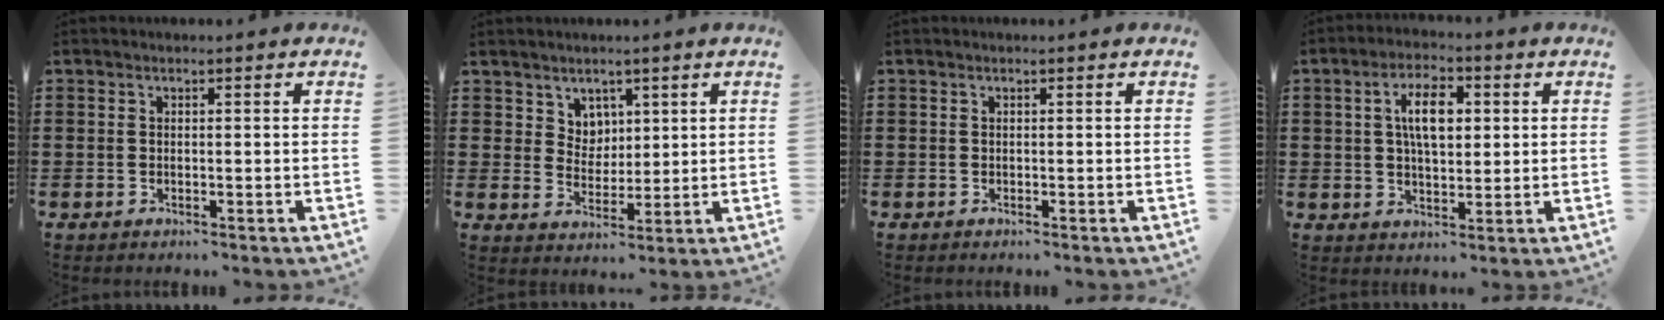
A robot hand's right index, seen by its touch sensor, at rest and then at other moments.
{"total": 4.4, "force": [2.8, 3.4, 0.3], "torque": [-0.024, 0.007, 0.053]}
{"total": 0.0}
{"total": 6.6, "force": [1.5, 3.1, 5.6], "torque": [-0.101, 0.006, 0.020]}